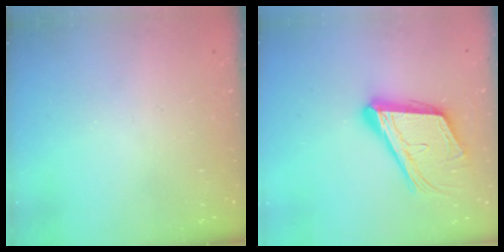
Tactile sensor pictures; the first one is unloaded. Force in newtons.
{"total": 17.4, "press": 17.0, "slide": 3.7}